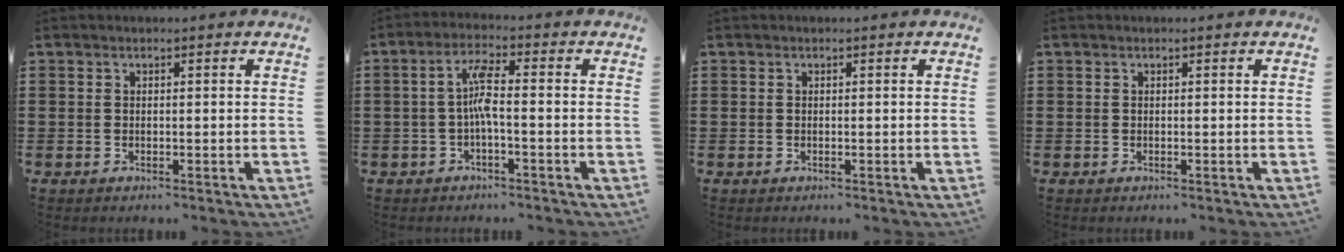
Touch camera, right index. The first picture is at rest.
{"total": 4.8, "force": [-0.9, 0.8, 4.6], "torque": [-0.093, 0.003, -0.023]}
{"total": 0.0}
{"total": 0.0}